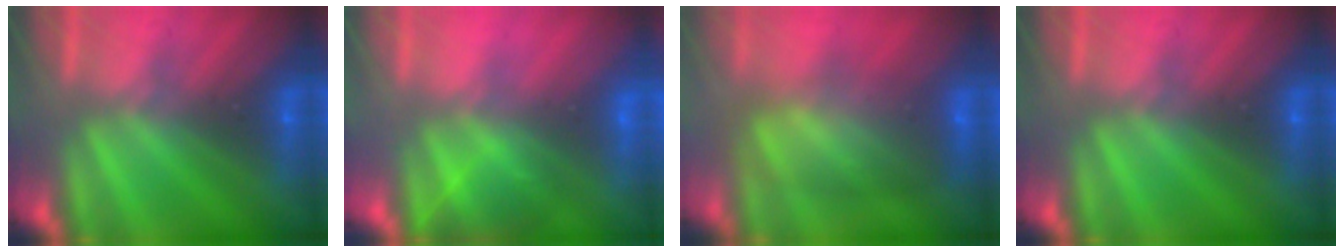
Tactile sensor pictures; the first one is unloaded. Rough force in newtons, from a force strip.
{"total": 2.8}
{"total": 9.1}
{"total": 0.0}